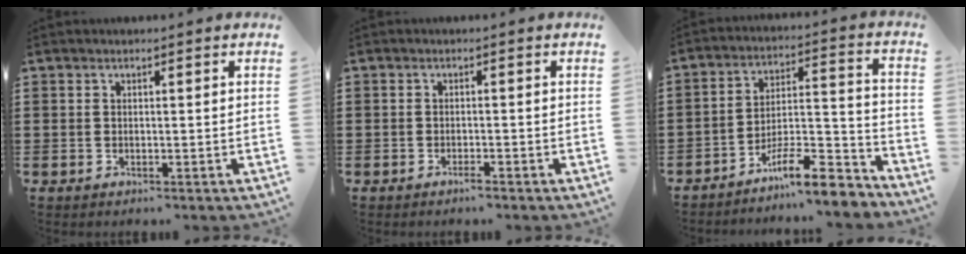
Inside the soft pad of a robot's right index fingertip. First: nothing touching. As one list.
[{"total": 1.1, "force": [-1.0, 0.1, 0.4], "torque": [-0.010, -0.005, -0.019]}, {"total": 10.6, "force": [-8.9, 1.9, 5.3], "torque": [-0.076, 0.029, -0.167]}]